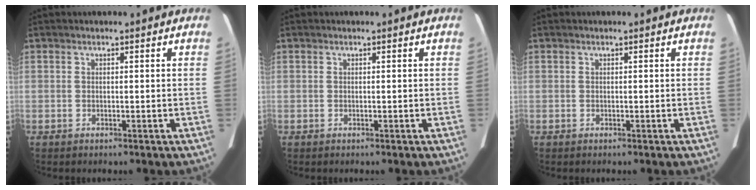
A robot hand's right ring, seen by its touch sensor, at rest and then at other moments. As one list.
[{"total": 0.0}, {"total": 0.0}]